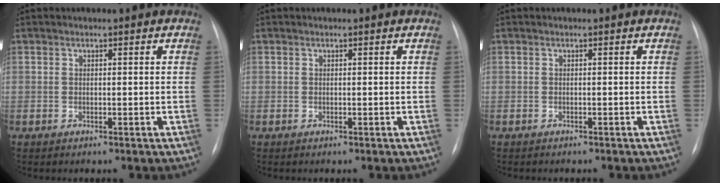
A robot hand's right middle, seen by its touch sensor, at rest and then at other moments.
{"total": 0.0}
{"total": 1.1, "force": [-1.0, 0.4, 0.3], "torque": [-0.005, -0.001, -0.012]}